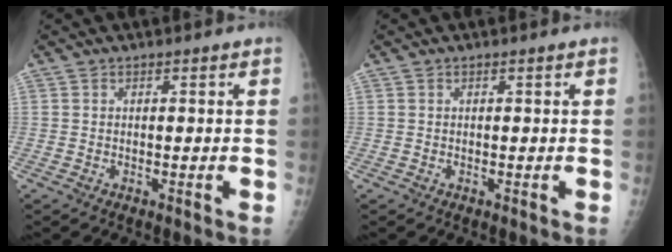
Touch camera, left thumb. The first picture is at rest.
{"total": 0.0}